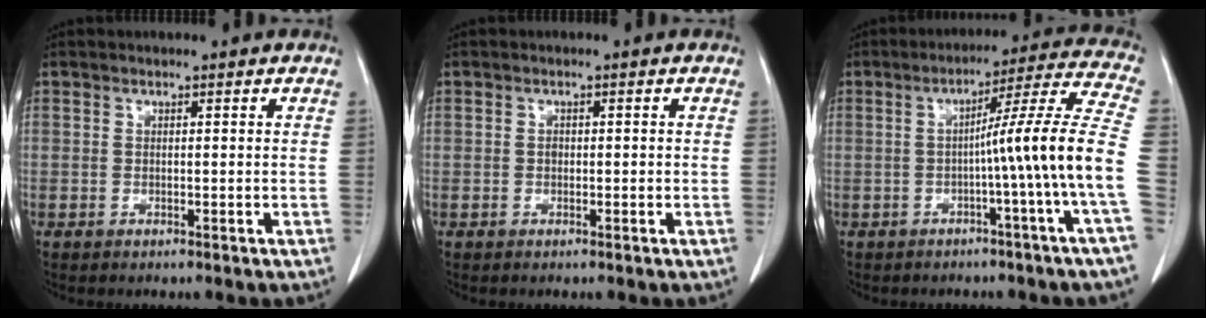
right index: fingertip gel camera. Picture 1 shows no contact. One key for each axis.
{"total": 0.8, "fx": -0.1, "fy": 0.6, "fz": 0.5, "tx": -0.006, "ty": 0.003, "tz": -0.004}
{"total": 13.1, "fx": -2.6, "fy": -3.0, "fz": 12.5, "tx": -0.164, "ty": 0.012, "tz": -0.042}